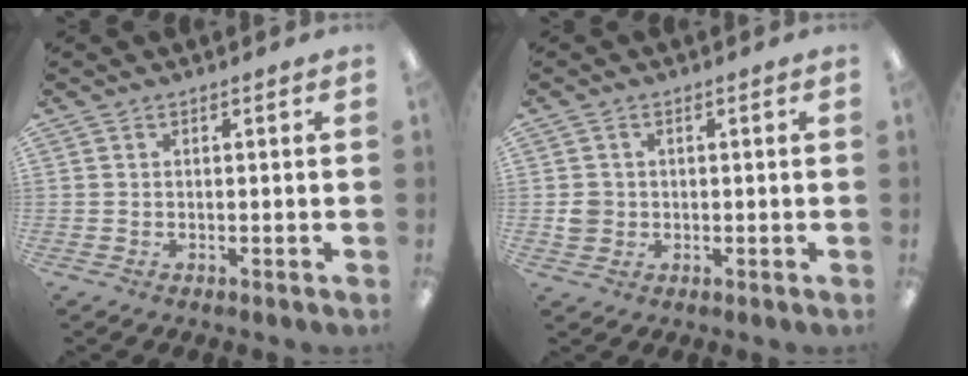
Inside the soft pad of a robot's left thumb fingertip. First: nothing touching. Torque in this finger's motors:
{"motor_torque": [-0.20, 0.25, 0.25, -0.16, 0.00]}